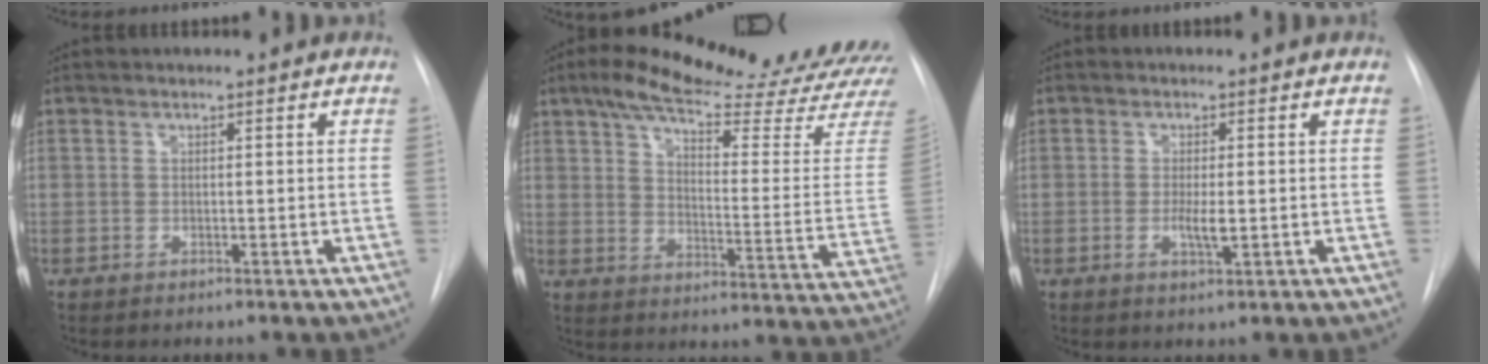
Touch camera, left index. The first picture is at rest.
{"total": 27.2, "force": [23.3, 2.0, 13.9], "torque": [-0.211, -0.071, 0.296]}
{"total": 2.6, "force": [-0.3, 0.5, 2.6], "torque": [-0.049, -0.005, -0.005]}